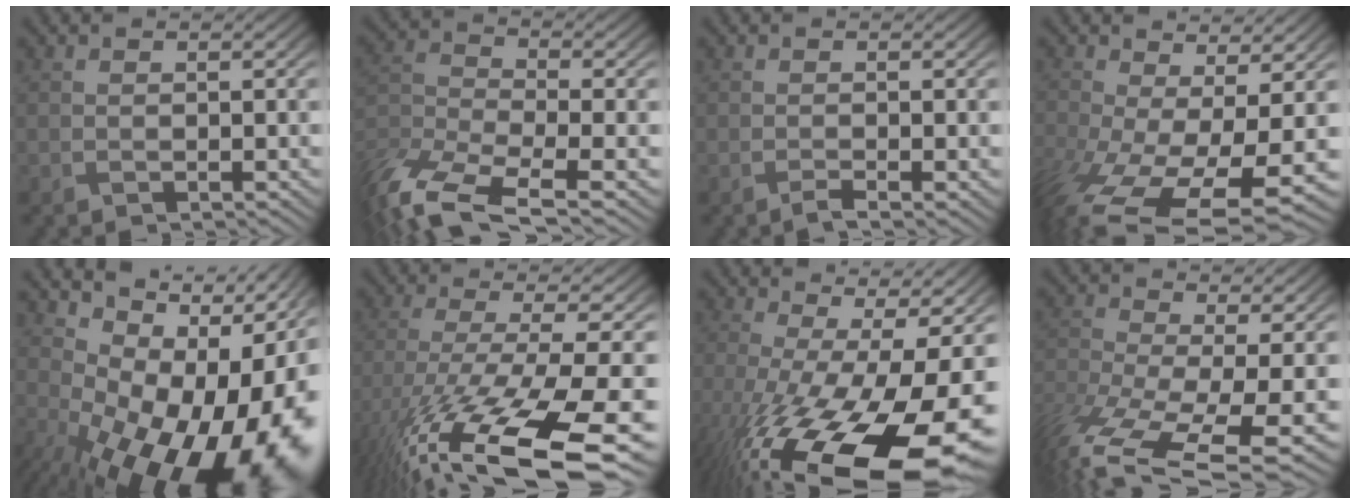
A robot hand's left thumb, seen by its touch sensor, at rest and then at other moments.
{"total": 11.1, "force": [-7.1, 4.2, 7.5], "torque": [-0.186, -0.024, -0.142]}
{"total": 1.0, "force": [-0.6, 0.0, 0.8], "torque": [-0.018, 0.002, -0.013]}
{"total": 12.5, "force": [-4.1, 5.7, 10.3], "torque": [-0.240, -0.054, -0.047]}
{"total": 18.8, "force": [-2.6, 10.2, 15.6], "torque": [-0.174, -0.013, -0.015]}
{"total": 17.2, "force": [-9.9, 4.1, 13.4], "torque": [-0.276, -0.037, -0.157]}
{"total": 19.6, "force": [-6.4, 7.2, 17.1], "torque": [-0.315, -0.054, -0.085]}
{"total": 13.4, "force": [-8.6, 4.2, 9.3], "torque": [-0.234, -0.031, -0.133]}